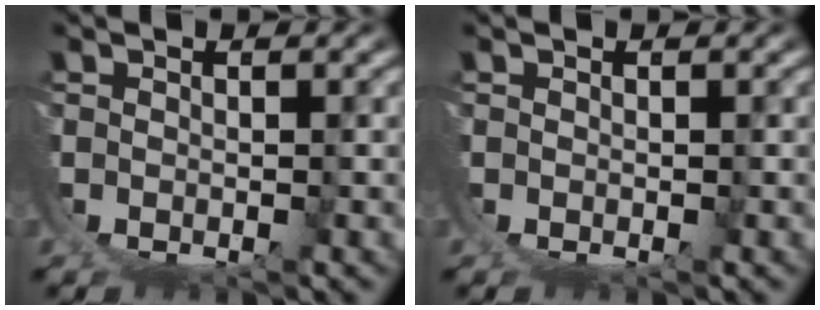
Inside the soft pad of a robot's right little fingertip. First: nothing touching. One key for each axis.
{"total": 0.0}